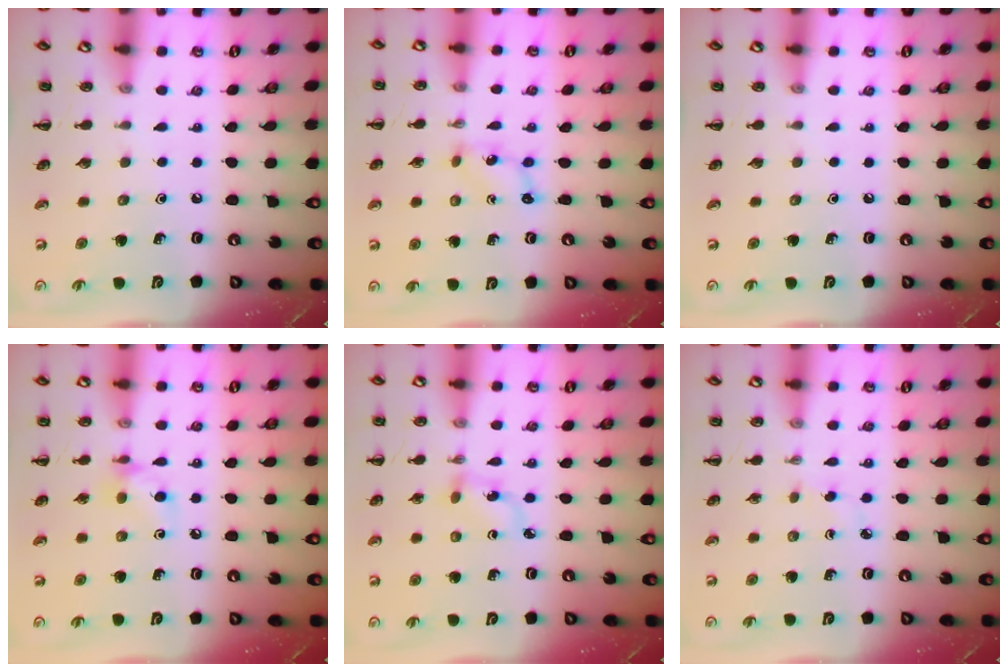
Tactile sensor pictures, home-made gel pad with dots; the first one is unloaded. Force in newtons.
{"total": 1.7, "press": 1.6, "slide": 0.5}
{"total": 0.0}
{"total": 5.8, "press": 5.7, "slide": 0.6}
{"total": 3.5, "press": 3.3, "slide": 1.0}
{"total": 2.3, "press": 2.1, "slide": 0.9}